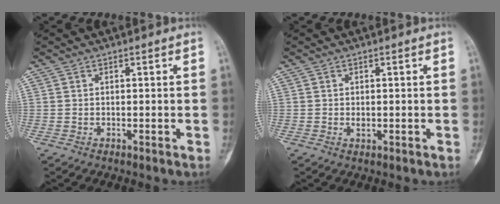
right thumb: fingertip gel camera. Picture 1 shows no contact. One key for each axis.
{"total": 0.9, "fx": 0.1, "fy": 0.6, "fz": 0.7, "tx": -0.006, "ty": -0.001, "tz": 0.002}